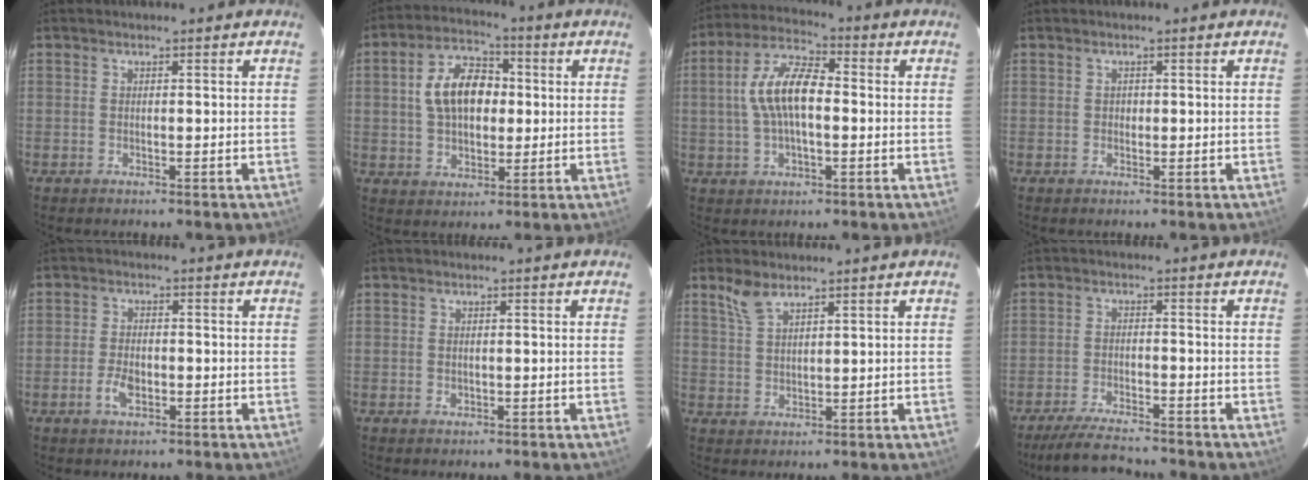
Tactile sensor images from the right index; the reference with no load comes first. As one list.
[{"total": 11.1, "force": [1.4, 7.1, 8.4], "torque": [-0.158, 0.026, 0.026]}, {"total": 10.7, "force": [0.1, 4.7, 9.6], "torque": [-0.192, 0.019, 0.001]}, {"total": 0.9, "force": [0.0, 0.9, 0.1], "torque": [0.004, 0.002, 0.001]}, {"total": 4.1, "force": [-1.6, 2.2, 3.1], "torque": [-0.067, 0.000, -0.029]}, {"total": 0.8, "force": [-0.1, 0.7, 0.4], "torque": [-0.004, 0.001, -0.001]}, {"total": 3.9, "force": [3.0, 1.2, 2.0], "torque": [-0.042, 0.003, 0.064]}, {"total": 8.5, "force": [-7.7, 1.0, 3.5], "torque": [-0.093, -0.015, -0.133]}]